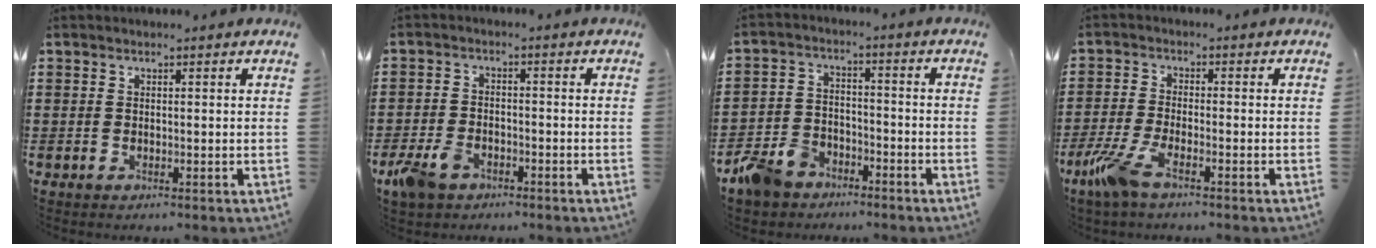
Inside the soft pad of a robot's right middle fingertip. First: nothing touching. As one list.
[{"total": 4.6, "force": [-2.9, 2.6, 2.5], "torque": [-0.077, -0.002, -0.063]}, {"total": 7.1, "force": [-5.9, 3.5, 1.7], "torque": [-0.067, 0.013, -0.126]}, {"total": 5.6, "force": [-3.4, 1.2, 4.2], "torque": [-0.109, -0.017, -0.069]}]